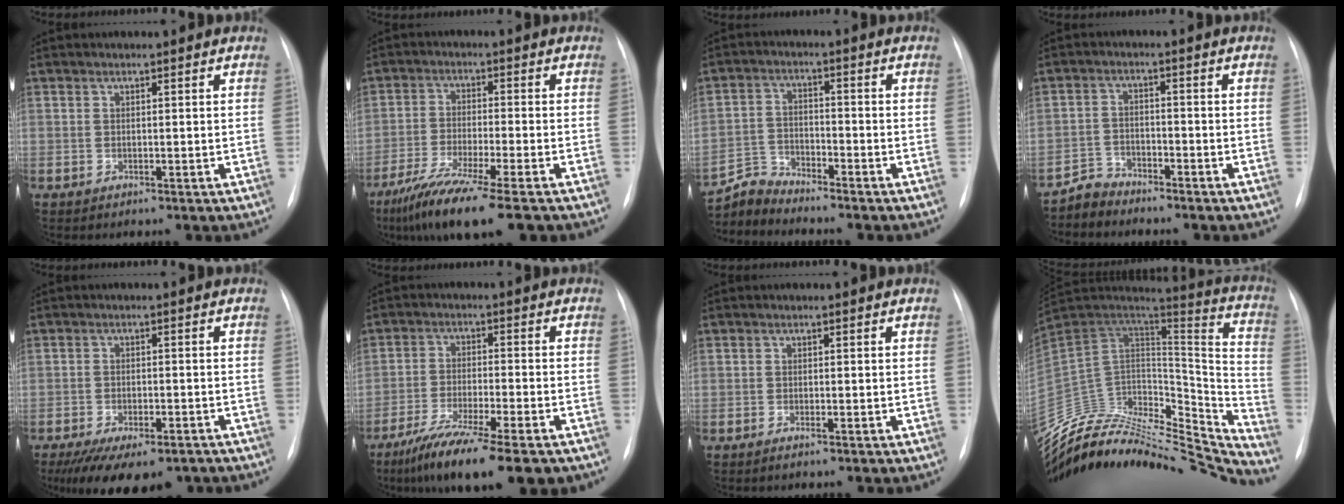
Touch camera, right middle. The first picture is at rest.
{"total": 11.8, "force": [-8.3, -0.3, 8.3], "torque": [-0.146, -0.035, -0.140]}
{"total": 4.7, "force": [-4.6, -0.4, -1.2], "torque": [0.019, -0.007, -0.089]}
{"total": 3.4, "force": [-3.2, 0.7, -0.9], "torque": [0.024, -0.007, -0.063]}
{"total": 13.7, "force": [-9.9, 5.5, 7.7], "torque": [-0.139, -0.017, -0.137]}
{"total": 14.9, "force": [-10.9, 1.8, 10.1], "torque": [-0.161, -0.036, -0.176]}
{"total": 0.8, "force": [-0.5, 0.0, 0.6], "torque": [-0.014, -0.001, -0.011]}
{"total": 35.2, "force": [-33.2, 7.3, 9.3], "torque": [-0.129, 0.014, -0.488]}